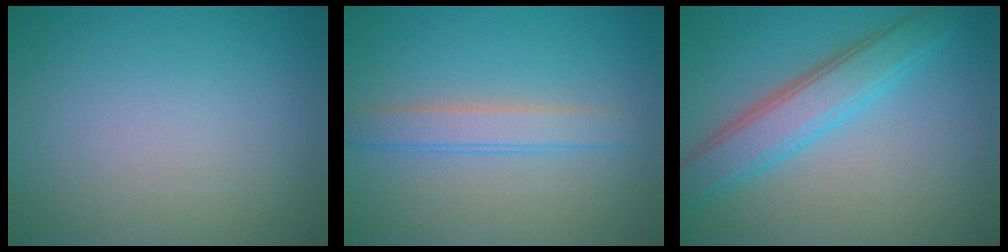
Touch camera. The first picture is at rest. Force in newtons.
{"total": 2.5, "press": 2.5, "slide": 0.1}
{"total": 4.8, "press": 4.8, "slide": 0.2}